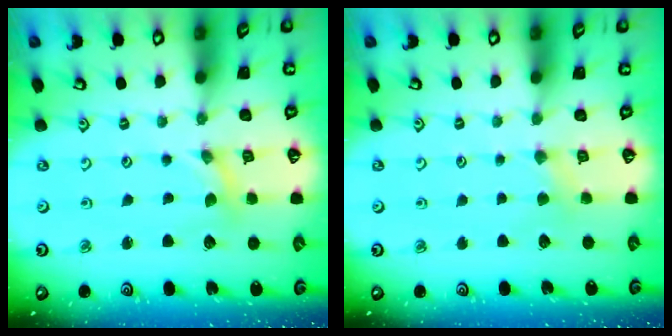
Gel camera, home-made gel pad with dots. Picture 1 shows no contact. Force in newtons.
{"total": 2.1, "press": 2.0, "slide": 0.4}